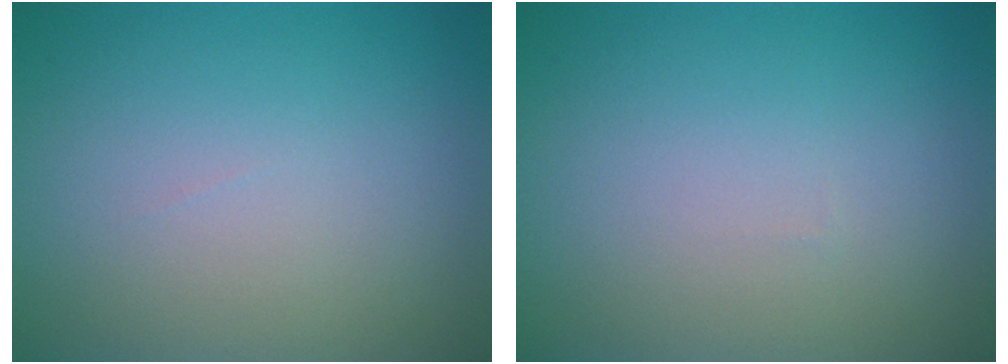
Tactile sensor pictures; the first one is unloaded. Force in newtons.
{"total": 0.0}